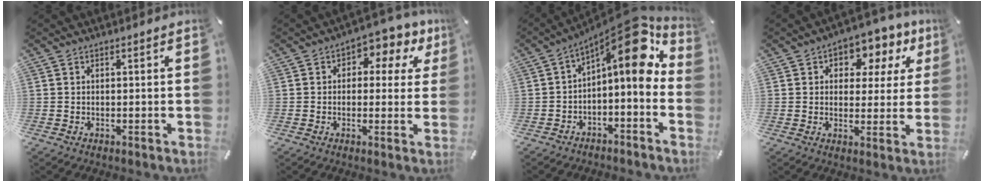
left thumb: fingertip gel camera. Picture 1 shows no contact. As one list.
[{"total": 5.9, "force": [1.7, 4.1, 3.8], "torque": [-0.047, -0.007, 0.020]}, {"total": 13.0, "force": [6.1, 4.7, 10.5], "torque": [-0.138, -0.066, 0.095]}, {"total": 8.2, "force": [4.0, 5.7, 4.4], "torque": [-0.054, -0.027, 0.061]}]